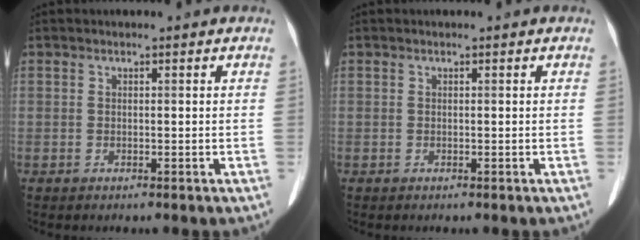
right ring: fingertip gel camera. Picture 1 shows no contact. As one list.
[{"total": 0.0}]